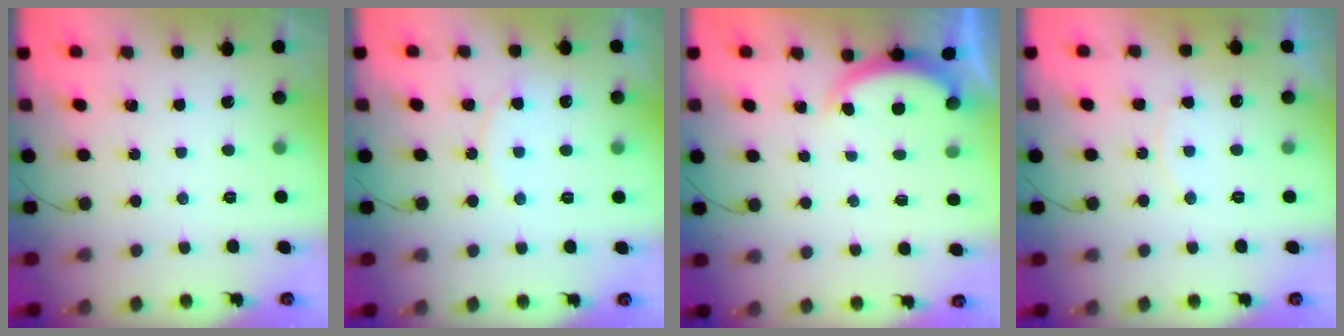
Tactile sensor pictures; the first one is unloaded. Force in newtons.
{"total": 6.6, "press": 6.6, "slide": 0.7}
{"total": 2.2, "press": 2.2, "slide": 0.5}
{"total": 5.9, "press": 5.9, "slide": 0.6}